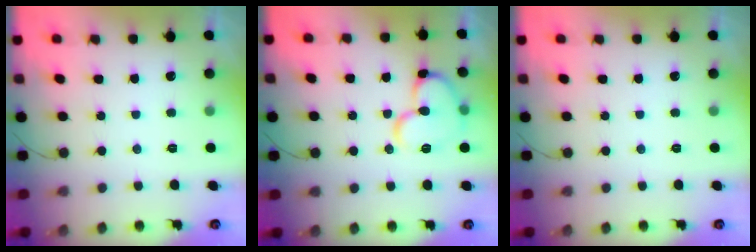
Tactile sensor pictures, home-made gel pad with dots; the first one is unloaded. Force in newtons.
{"total": 13.7, "press": 13.6, "slide": 1.9}
{"total": 0.0}